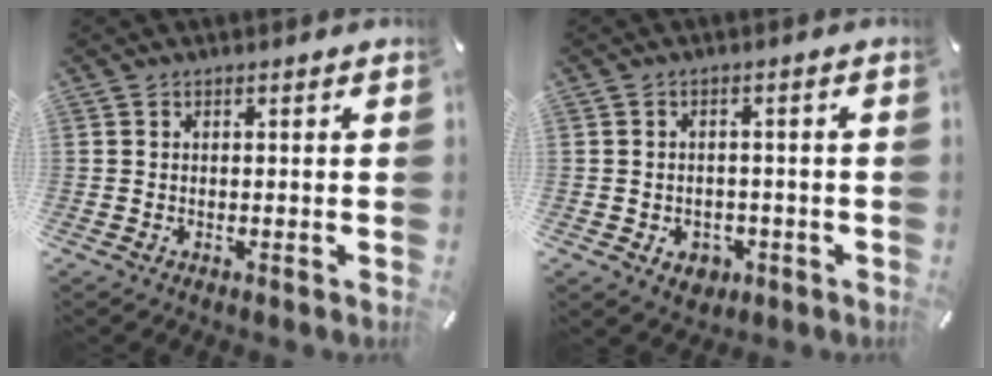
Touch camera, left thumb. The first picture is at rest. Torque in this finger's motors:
{"motor_torque": [-0.03, 0.05, 0.03, 0.04, -0.03]}